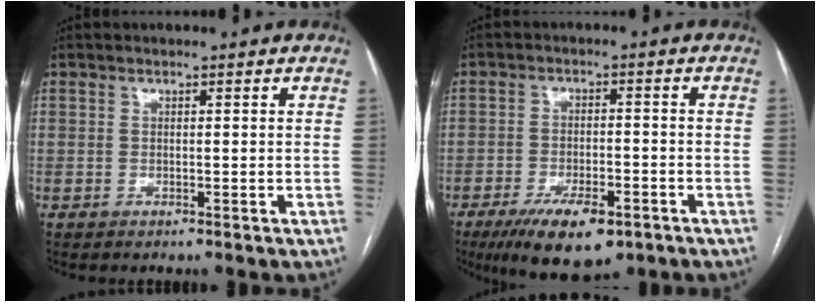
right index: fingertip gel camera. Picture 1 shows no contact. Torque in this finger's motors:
{"motor_torque": [0.45, -0.32, 0.61, 0.12]}